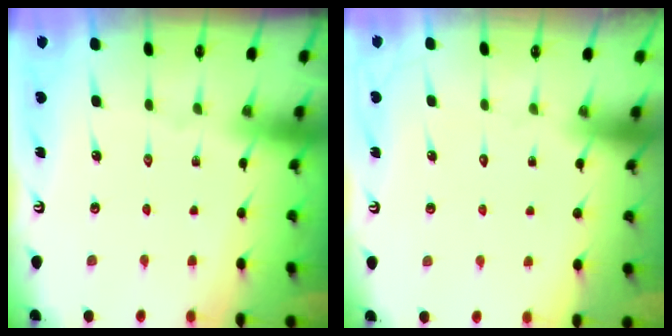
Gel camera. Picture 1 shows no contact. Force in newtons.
{"total": 1.4, "press": 1.4, "slide": 0.1}